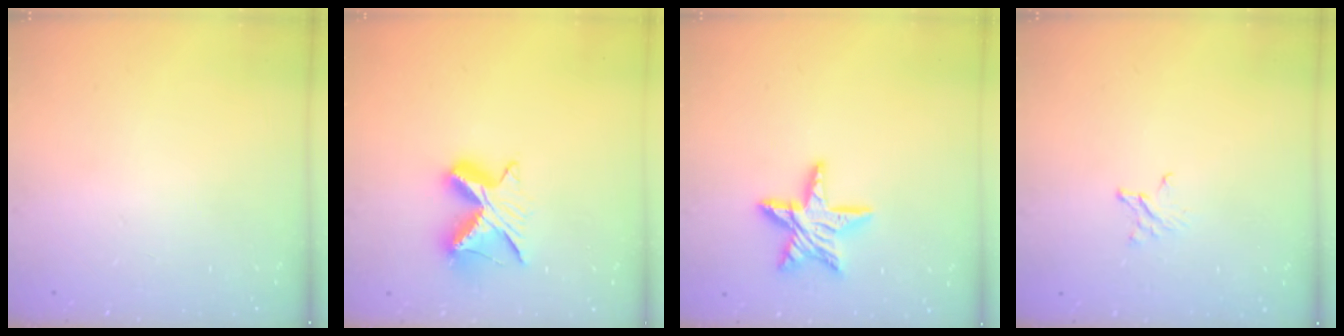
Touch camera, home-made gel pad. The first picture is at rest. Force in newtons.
{"total": 9.7, "press": 9.6, "slide": 1.2}
{"total": 13.6, "press": 13.6, "slide": 1.0}
{"total": 1.9, "press": 1.9, "slide": 0.3}